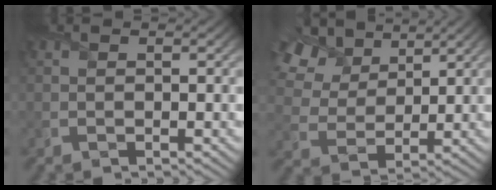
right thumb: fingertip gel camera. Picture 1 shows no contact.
{"total": 11.4, "force": [6.9, 6.4, 6.4], "torque": [-0.192, 0.032, 0.118]}